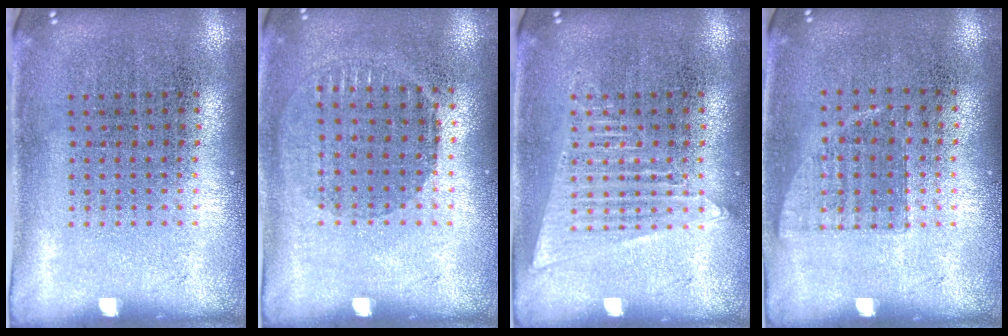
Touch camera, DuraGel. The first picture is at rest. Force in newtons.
{"total": 0.9, "press": 0.9, "slide": 0.3}
{"total": 1.9, "press": 1.9, "slide": 0.2}
{"total": 0.7, "press": 0.6, "slide": 0.3}